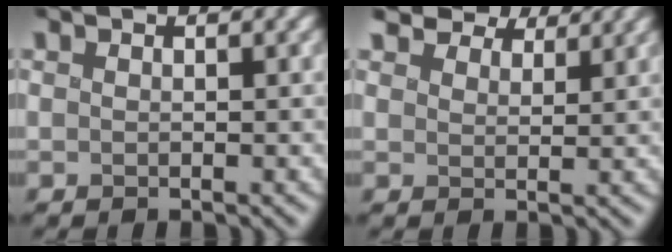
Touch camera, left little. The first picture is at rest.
{"total": 6.7, "force": [6.0, 2.1, 2.1], "torque": [-0.049, 0.010, 0.082]}